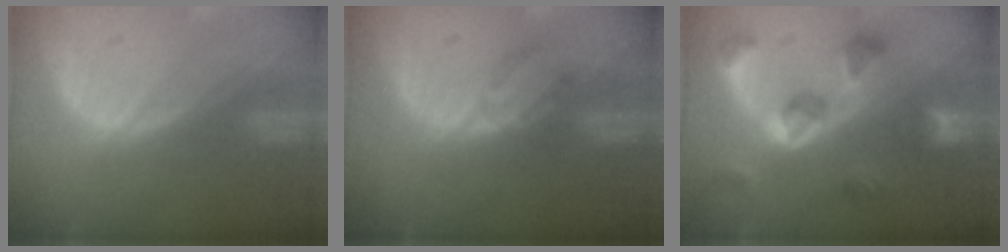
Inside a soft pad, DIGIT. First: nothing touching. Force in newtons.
{"total": 2.5, "press": 2.5, "slide": 0.3}
{"total": 8.0, "press": 7.9, "slide": 1.3}